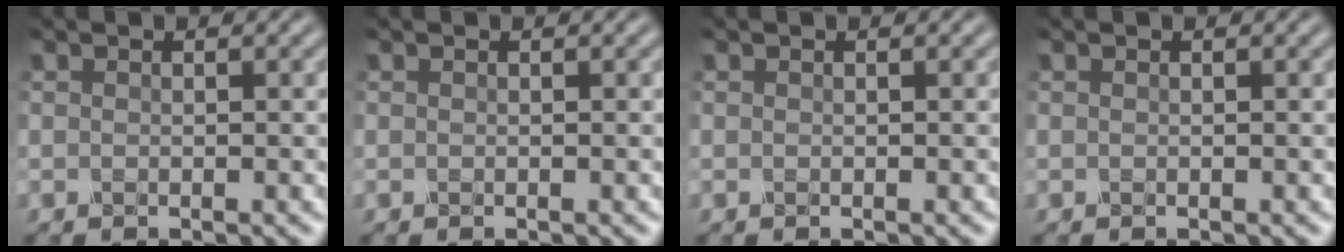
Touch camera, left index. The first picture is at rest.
{"total": 0.0}
{"total": 0.0}
{"total": 0.0}